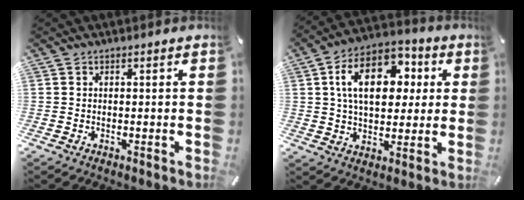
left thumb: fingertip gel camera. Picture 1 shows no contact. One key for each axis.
{"total": 15.9, "fx": 4.1, "fy": 10.6, "fz": 11.1, "tx": -0.190, "ty": 0.003, "tz": 0.071}